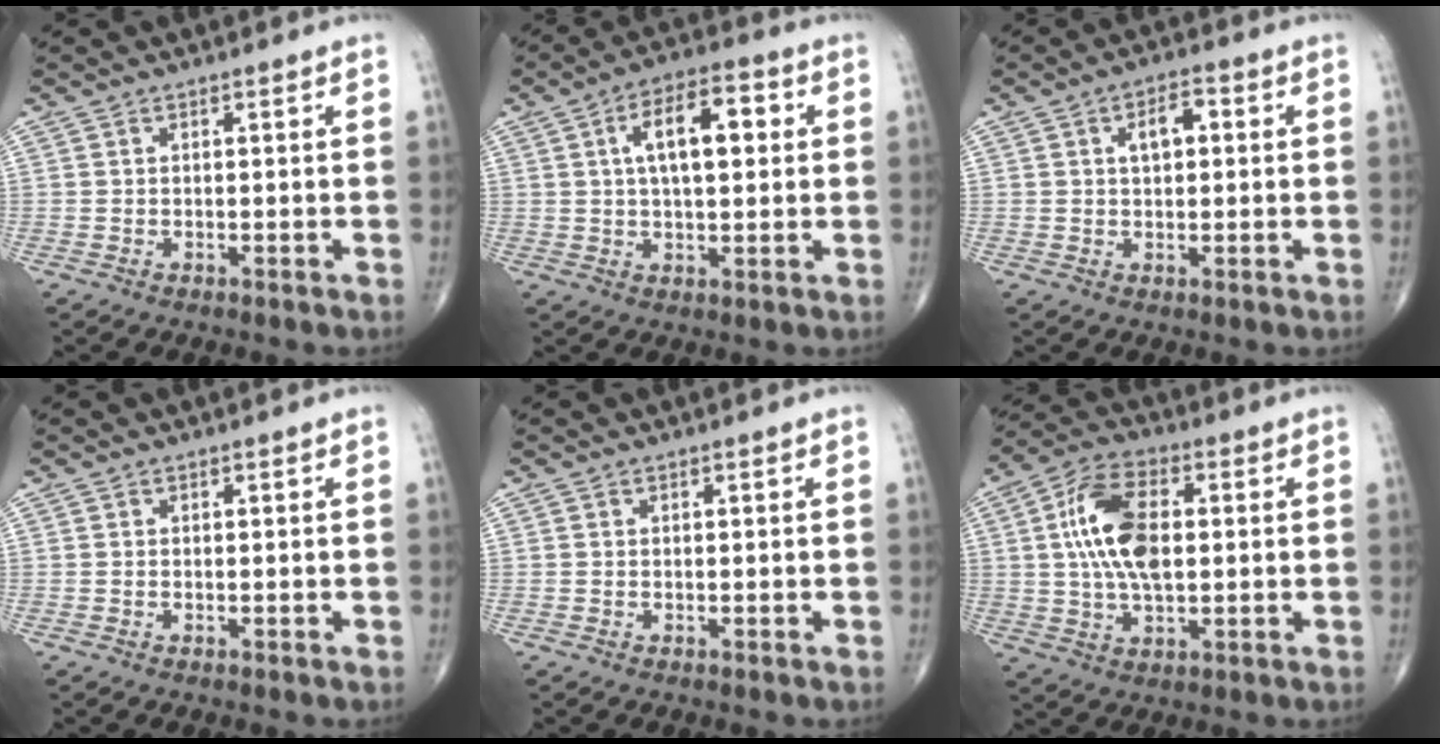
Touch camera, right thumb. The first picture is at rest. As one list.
[{"total": 11.4, "force": [2.4, 5.2, 9.8], "torque": [-0.144, 0.015, 0.033]}, {"total": 4.9, "force": [1.1, 2.7, 4.0], "torque": [-0.056, 0.011, 0.013]}, {"total": 0.0}, {"total": 0.0}, {"total": 13.5, "force": [1.6, 7.1, 11.4], "torque": [-0.213, 0.012, 0.025]}]